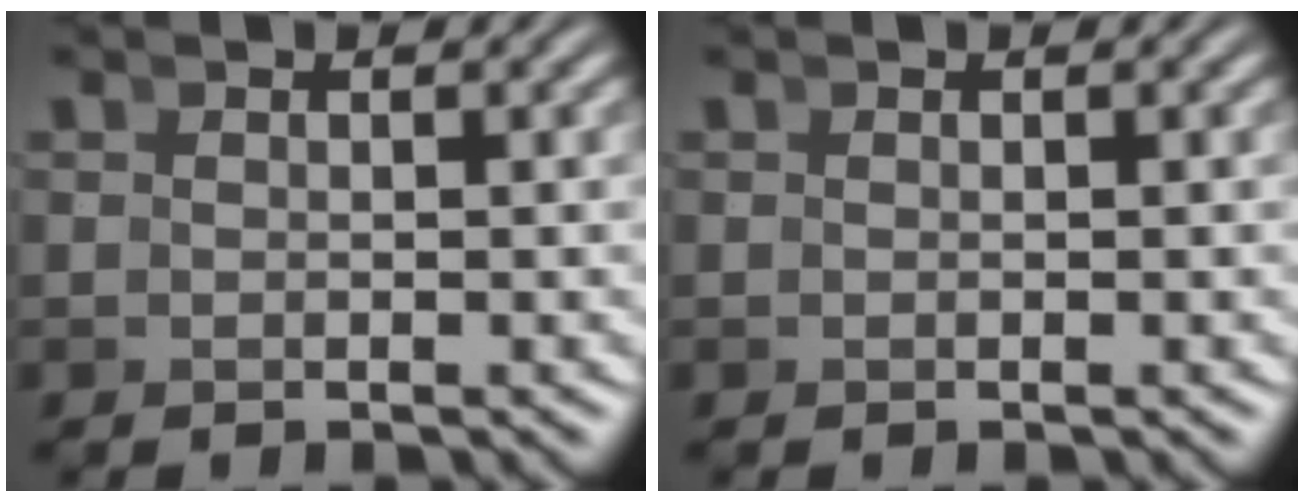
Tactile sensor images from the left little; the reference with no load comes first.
{"total": 0.0}